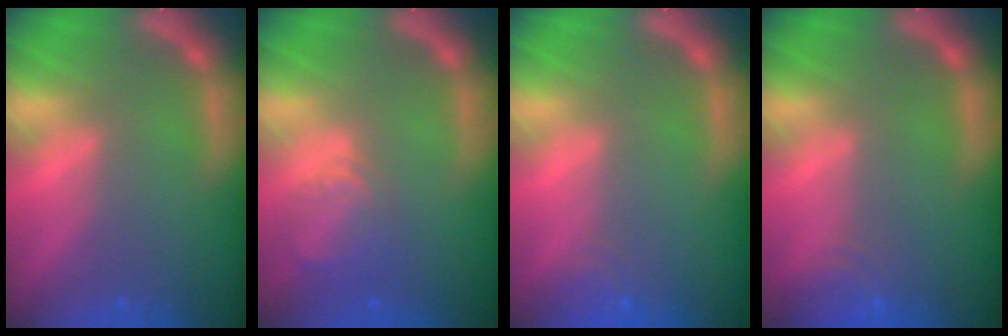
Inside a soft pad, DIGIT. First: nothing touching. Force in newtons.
{"total": 3.4}
{"total": 1.9}
{"total": 3.0}